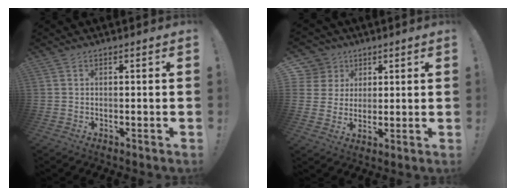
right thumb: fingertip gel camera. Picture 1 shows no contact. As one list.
[{"total": 7.4, "force": [2.9, 6.7, 1.0], "torque": [-0.018, -0.019, 0.062]}]